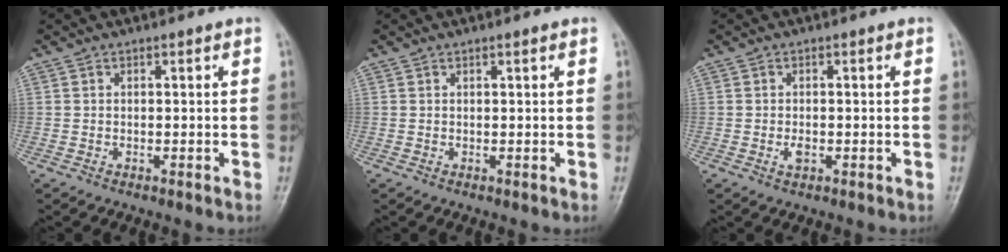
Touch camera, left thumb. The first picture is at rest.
{"total": 0.6, "force": [0.4, 0.1, 0.5], "torque": [-0.006, 0.000, 0.005]}
{"total": 1.8, "force": [-0.5, 1.1, 1.3], "torque": [-0.022, 0.000, -0.008]}